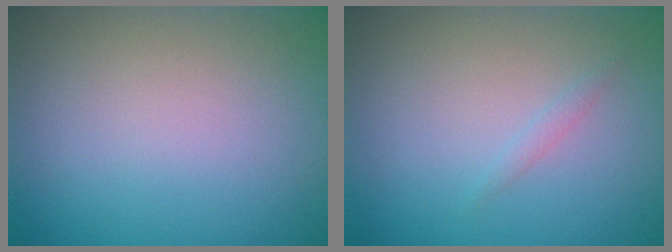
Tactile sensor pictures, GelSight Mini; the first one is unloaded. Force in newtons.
{"total": 0.6, "press": 0.6, "slide": 0.0}